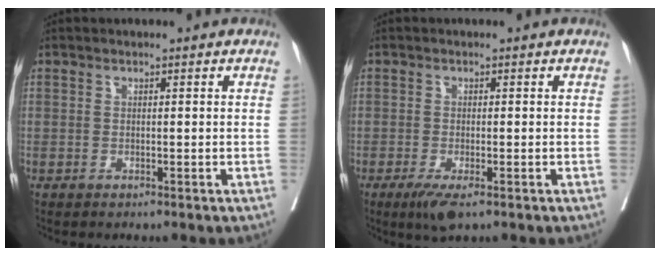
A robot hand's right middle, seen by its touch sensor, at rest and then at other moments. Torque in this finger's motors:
{"motor_torque": [0.97, -0.63, 0.10, 0.04]}